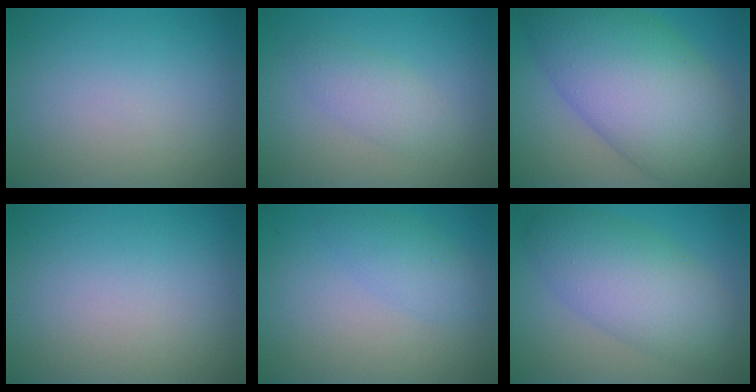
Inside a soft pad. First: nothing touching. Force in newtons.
{"total": 2.4, "press": 2.4, "slide": 0.0}
{"total": 13.0, "press": 13.0, "slide": 0.2}
{"total": 0.0}
{"total": 2.2, "press": 2.2, "slide": 0.0}
{"total": 6.9, "press": 6.9, "slide": 0.2}